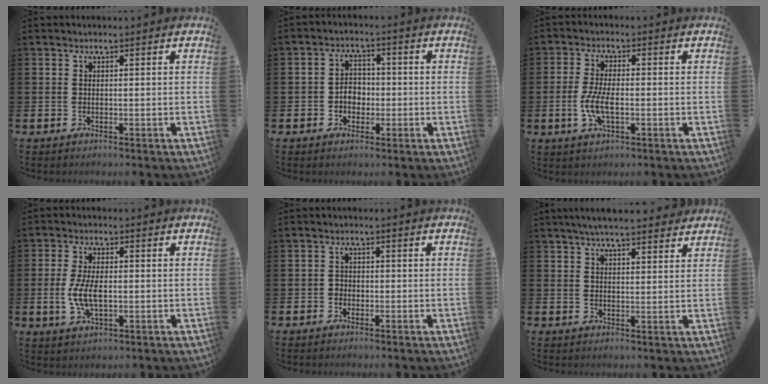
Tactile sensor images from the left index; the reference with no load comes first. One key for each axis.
{"total": 3.3, "fx": -0.8, "fy": 2.6, "fz": 1.9, "tx": -0.026, "ty": 0.002, "tz": -0.022}
{"total": 4.8, "fx": -1.0, "fy": 1.9, "fz": 4.3, "tx": -0.081, "ty": -0.002, "tz": -0.022}
{"total": 5.3, "fx": -0.4, "fy": 2.5, "fz": 4.7, "tx": -0.093, "ty": -0.001, "tz": -0.011}
{"total": 1.4, "fx": -0.7, "fy": 1.1, "fz": 0.2, "tx": 0.000, "ty": 0.002, "tz": -0.019}
{"total": 4.9, "fx": 4.5, "fy": 0.7, "fz": 1.8, "tx": -0.046, "ty": -0.012, "tz": 0.083}